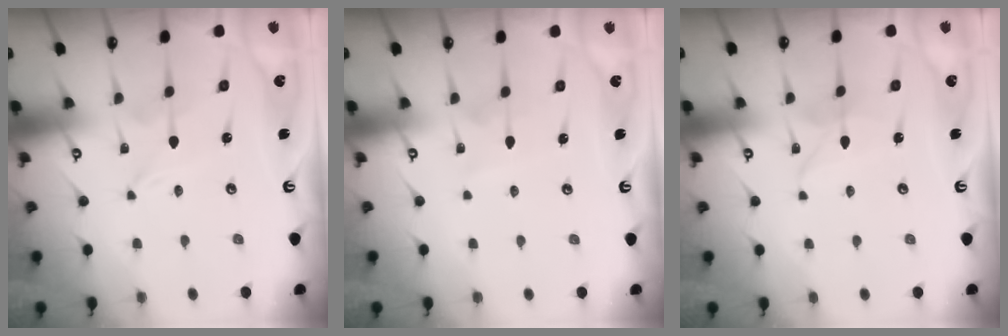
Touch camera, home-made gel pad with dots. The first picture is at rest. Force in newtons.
{"total": 5.4, "press": 5.3, "slide": 0.6}
{"total": 2.8, "press": 2.8, "slide": 0.2}